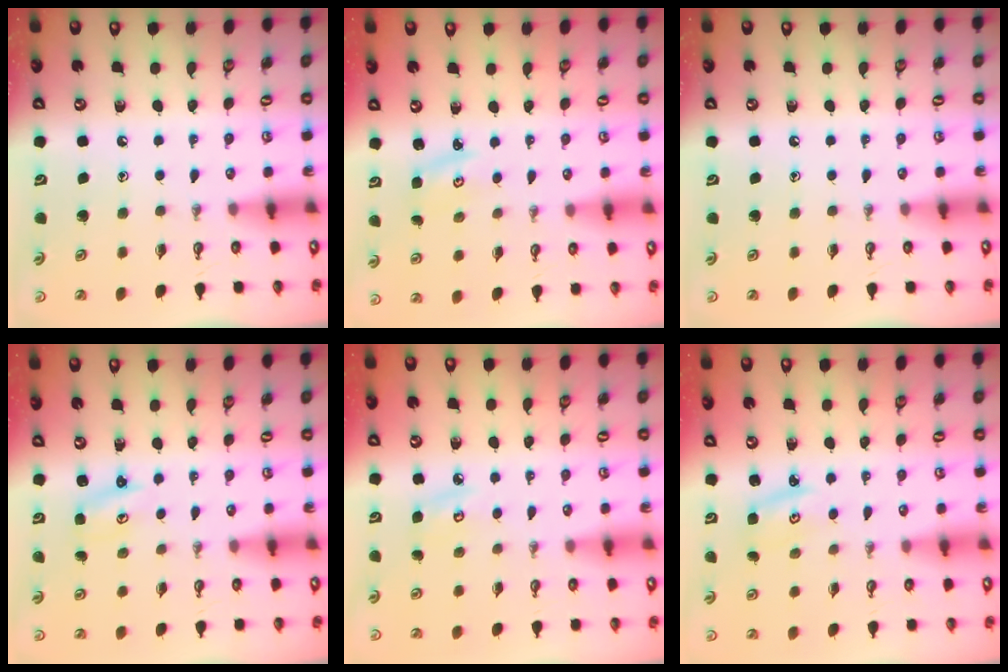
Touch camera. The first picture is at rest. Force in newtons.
{"total": 3.0, "press": 2.9, "slide": 0.4}
{"total": 0.0}
{"total": 1.8, "press": 1.8, "slide": 0.2}
{"total": 4.9, "press": 4.9, "slide": 0.4}
{"total": 3.4, "press": 3.4, "slide": 0.4}